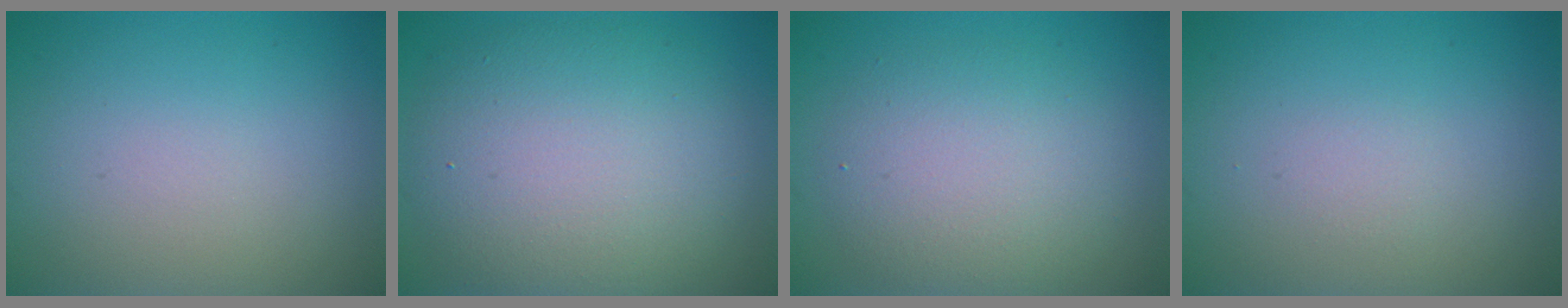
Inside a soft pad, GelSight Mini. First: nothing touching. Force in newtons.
{"total": 9.6, "press": 9.6, "slide": 0.6}
{"total": 4.9, "press": 4.9, "slide": 0.4}
{"total": 0.7, "press": 0.7, "slide": 0.0}